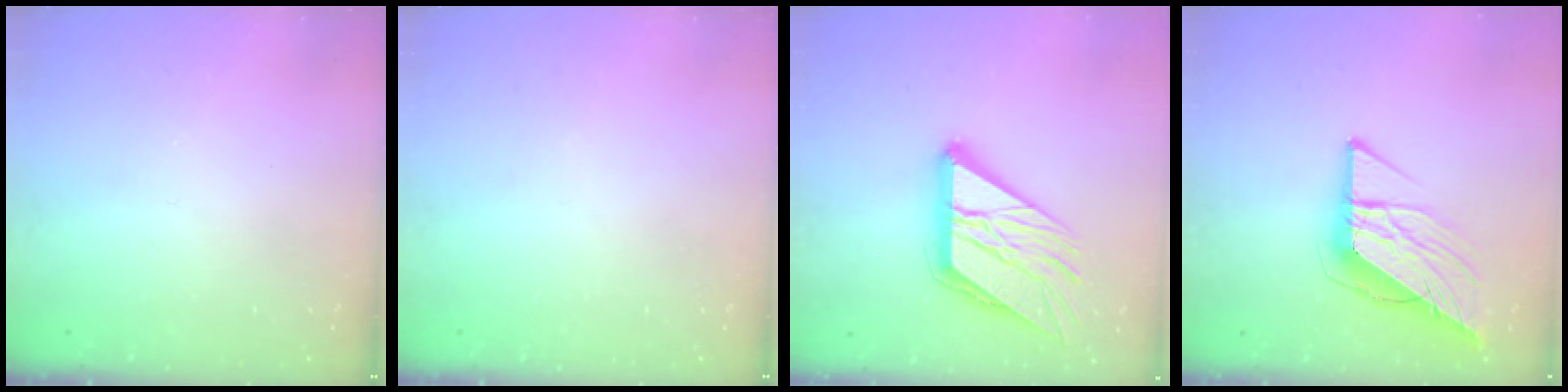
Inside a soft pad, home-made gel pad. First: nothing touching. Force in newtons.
{"total": 0.0}
{"total": 18.0, "press": 17.9, "slide": 2.5}
{"total": 11.4, "press": 11.3, "slide": 1.3}